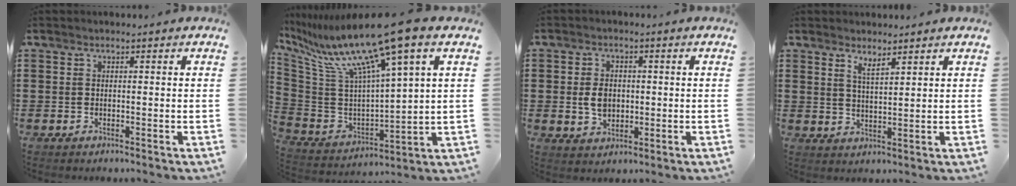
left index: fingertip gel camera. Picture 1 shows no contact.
{"total": 14.2, "force": [9.9, 0.2, 10.2], "torque": [-0.245, -0.068, 0.151]}
{"total": 4.1, "force": [-0.1, 2.9, 2.8], "torque": [-0.052, 0.006, -0.005]}
{"total": 2.7, "force": [2.4, 0.4, 1.2], "torque": [-0.028, -0.002, 0.043]}